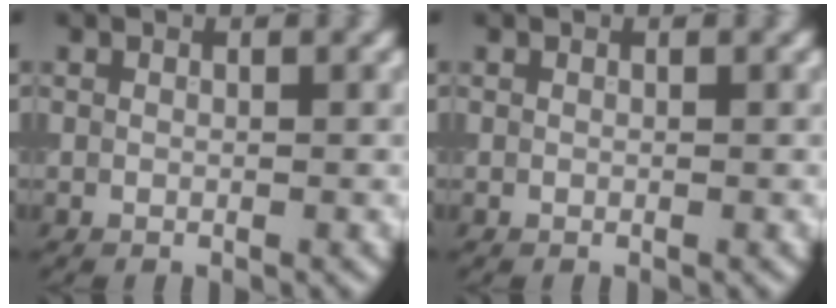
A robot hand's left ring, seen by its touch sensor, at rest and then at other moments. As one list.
[{"total": 0.0}]